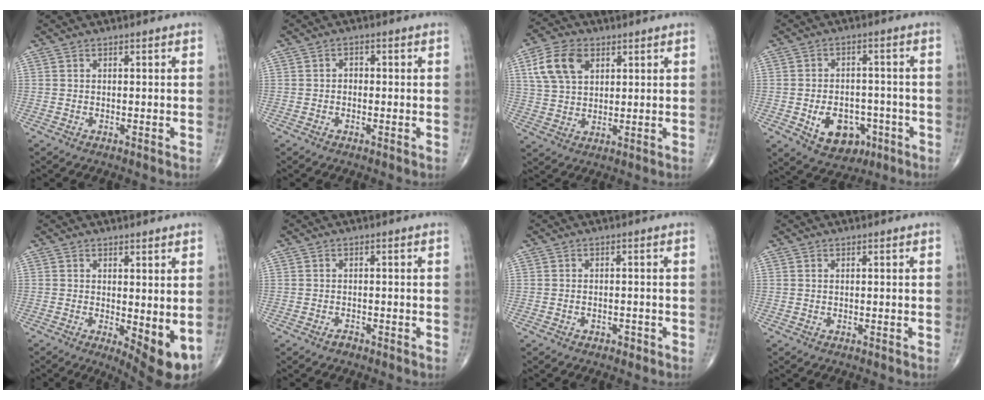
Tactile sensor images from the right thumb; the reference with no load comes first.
{"total": 1.3, "force": [-0.2, 1.0, 0.8], "torque": [-0.002, 0.006, -0.008]}
{"total": 9.9, "force": [3.8, 6.5, 6.5], "torque": [-0.114, -0.001, 0.074]}
{"total": 10.3, "force": [-3.7, 7.3, 6.2], "torque": [-0.065, 0.025, -0.043]}
{"total": 7.6, "force": [-0.7, 2.7, 7.1], "torque": [-0.092, -0.020, -0.002]}
{"total": 1.0, "force": [-0.8, 0.5, 0.3], "torque": [-0.005, 0.002, -0.015]}
{"total": 1.4, "force": [-0.8, 0.9, 0.6], "torque": [-0.011, 0.009, -0.011]}
{"total": 0.0}